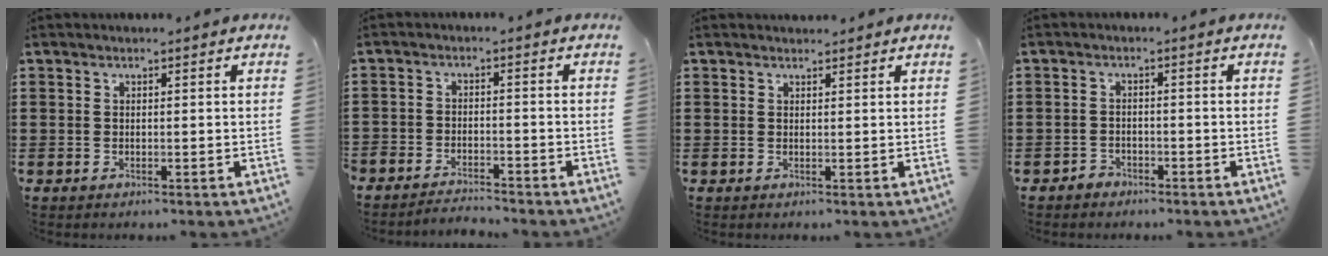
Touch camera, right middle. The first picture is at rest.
{"total": 3.2, "force": [-3.2, 0.3, -0.3], "torque": [-0.002, 0.001, -0.070]}
{"total": 0.9, "force": [0.9, 0.2, 0.0], "torque": [0.006, -0.003, 0.015]}
{"total": 1.7, "force": [-1.5, 0.7, 0.1], "torque": [-0.007, 0.003, -0.034]}